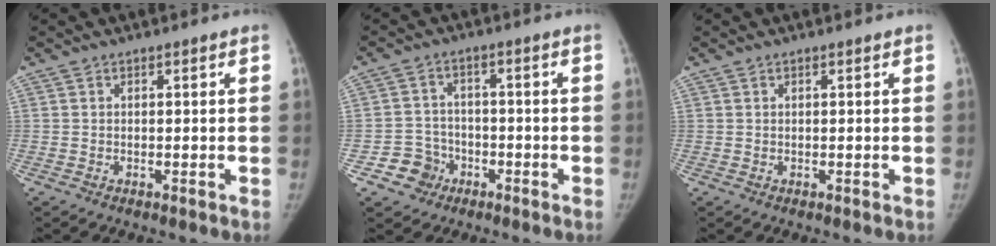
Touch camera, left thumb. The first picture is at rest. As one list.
[{"total": 5.7, "force": [-2.9, 4.9, 0.4], "torque": [0.025, 0.022, -0.050]}, {"total": 0.0}]